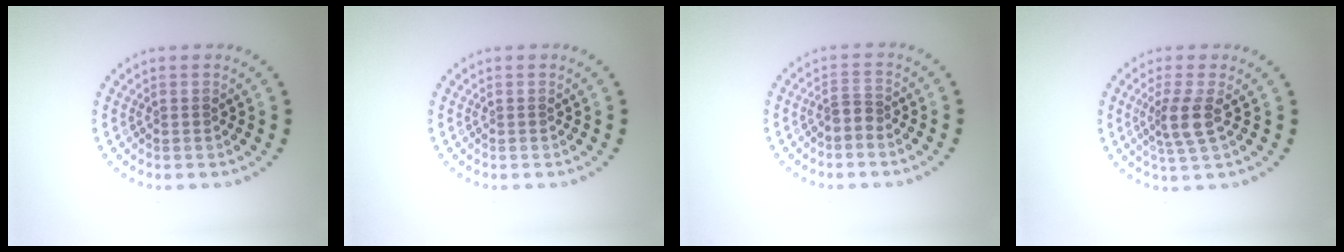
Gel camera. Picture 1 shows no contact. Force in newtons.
{"total": 0.0}
{"total": 1.4, "press": 0.9, "slide": 1.1}
{"total": 2.7, "press": 2.2, "slide": 1.6}